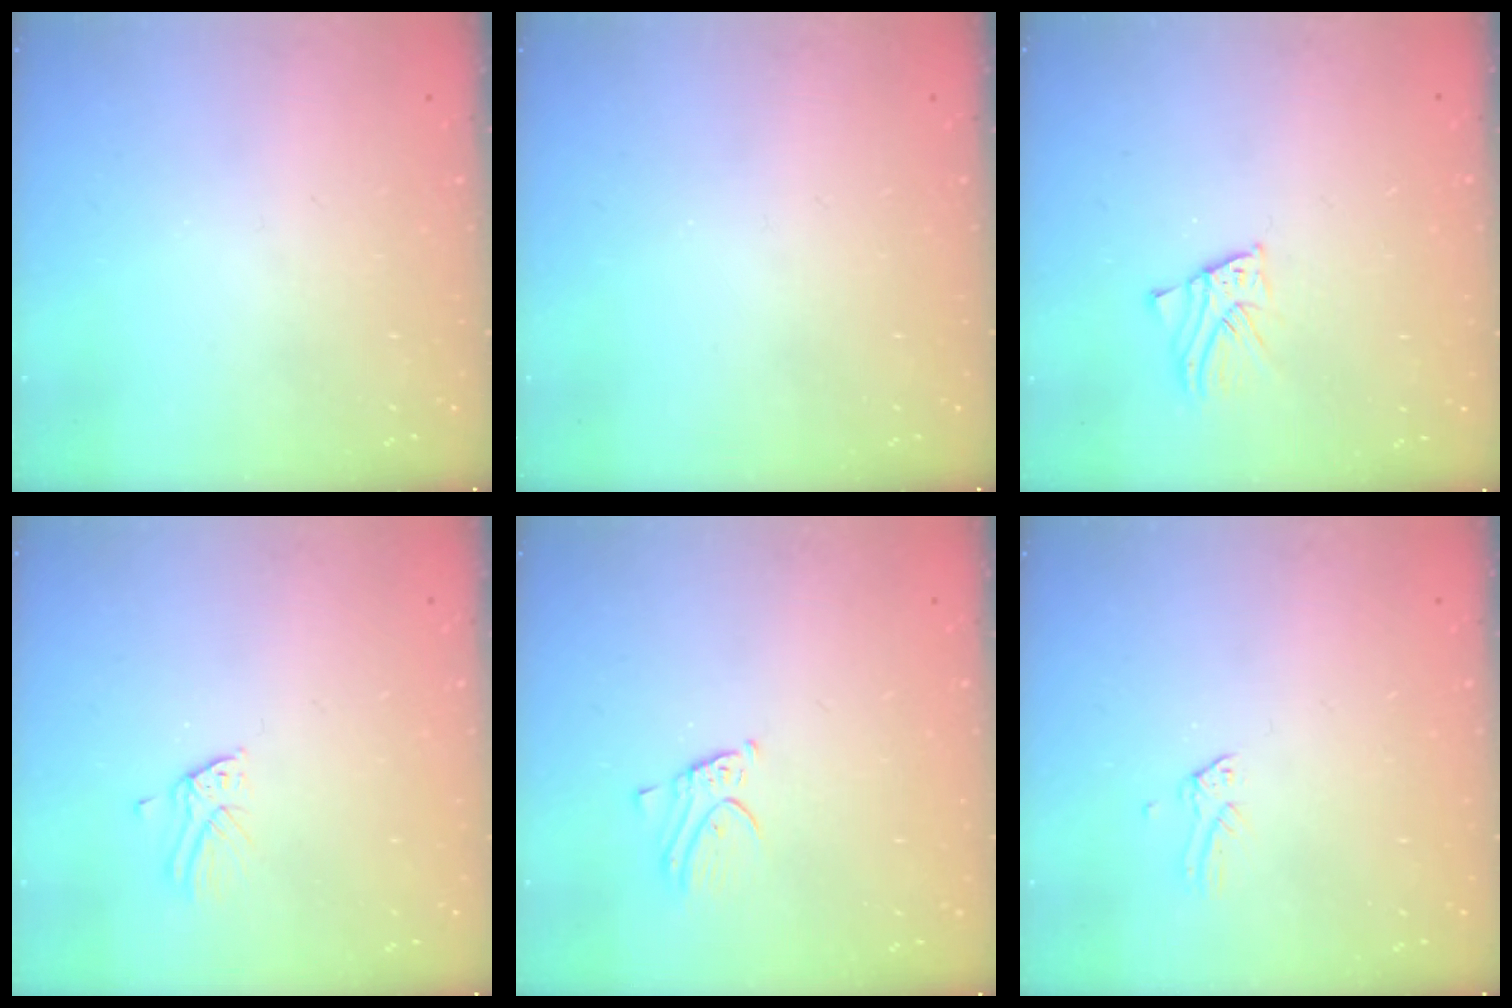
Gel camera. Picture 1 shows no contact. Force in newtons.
{"total": 0.0}
{"total": 2.5, "press": 2.5, "slide": 0.2}
{"total": 2.1, "press": 2.1, "slide": 0.1}
{"total": 2.8, "press": 2.8, "slide": 0.1}
{"total": 0.0}